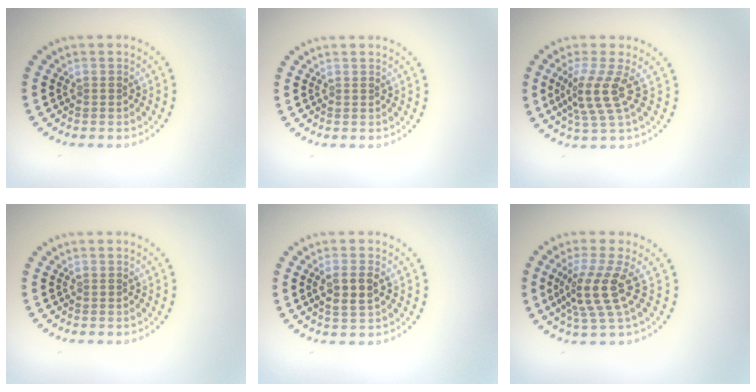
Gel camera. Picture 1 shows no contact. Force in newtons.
{"total": 0.0}
{"total": 3.4, "press": 2.6, "slide": 2.2}
{"total": 0.0}
{"total": 2.6, "press": 2.5, "slide": 0.9}
{"total": 4.2, "press": 3.1, "slide": 2.9}